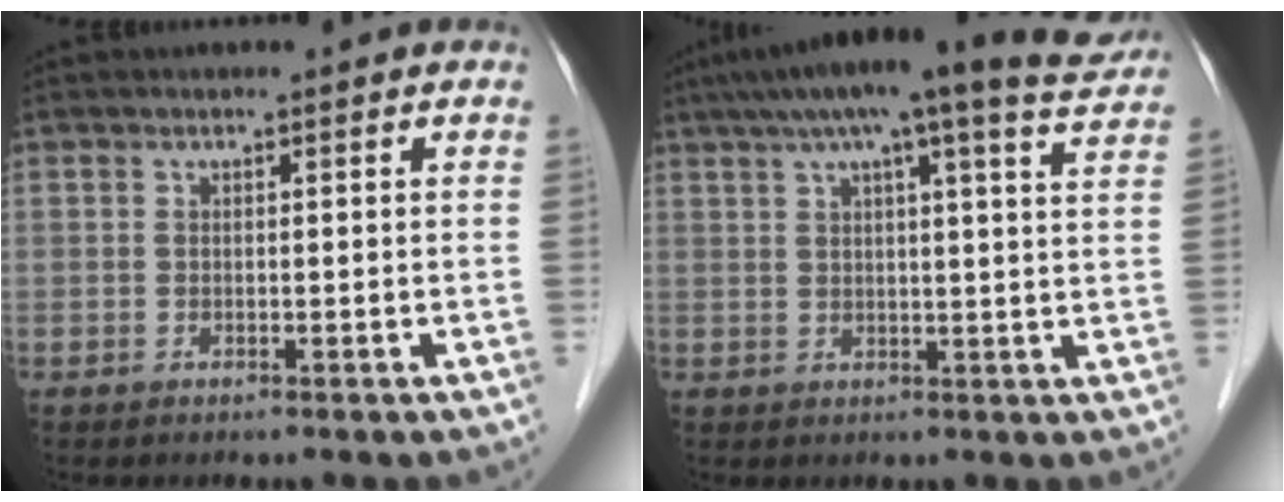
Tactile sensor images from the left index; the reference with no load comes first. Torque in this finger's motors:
{"motor_torque": [1.06, -1.09, 0.69, 0.15]}